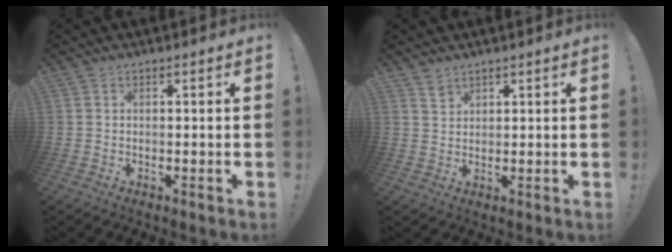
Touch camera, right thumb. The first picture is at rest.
{"total": 2.8, "force": [2.2, 1.6, 0.7], "torque": [-0.002, -0.017, 0.040]}